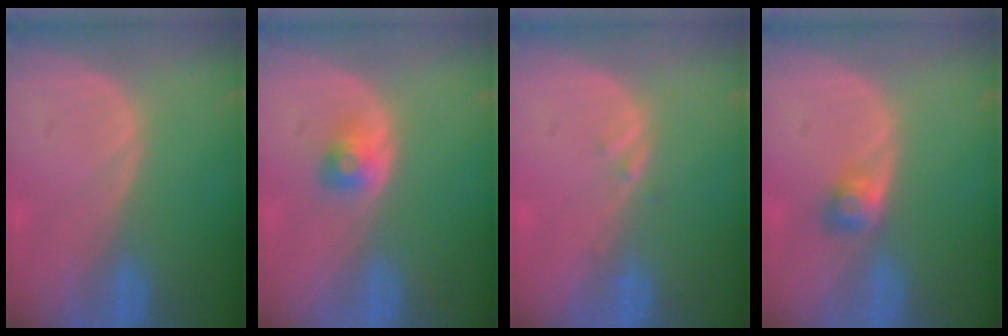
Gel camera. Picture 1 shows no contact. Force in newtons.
{"total": 2.6, "press": 2.4, "slide": 1.0}
{"total": 1.0, "press": 0.9, "slide": 0.5}
{"total": 2.5, "press": 2.4, "slide": 0.8}